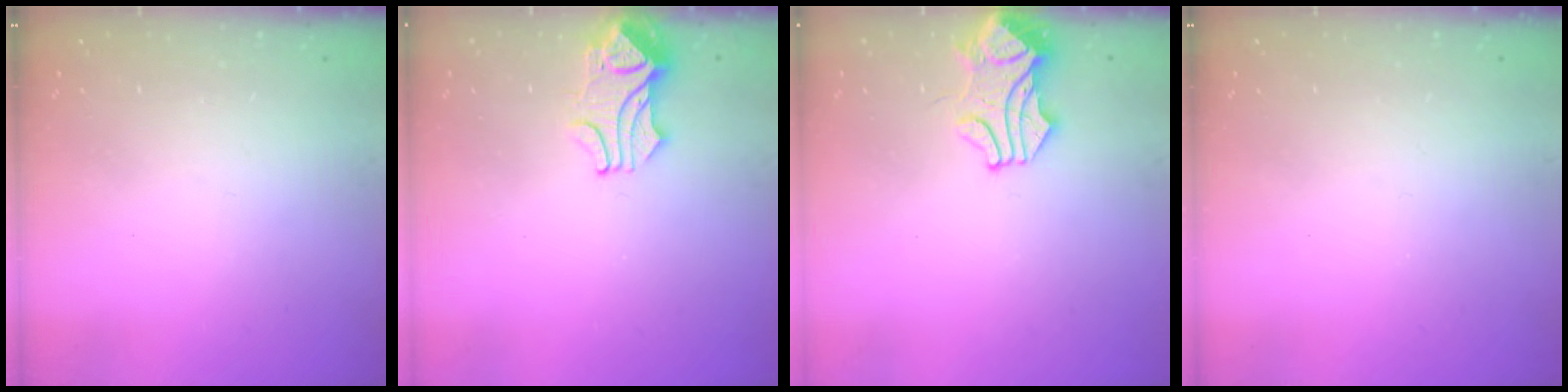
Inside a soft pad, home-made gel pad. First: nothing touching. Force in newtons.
{"total": 2.3, "press": 2.3, "slide": 0.5}
{"total": 1.8, "press": 1.6, "slide": 0.8}
{"total": 0.0}